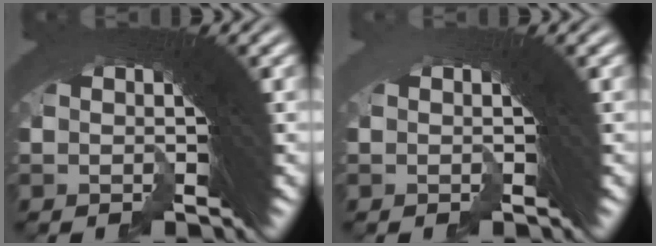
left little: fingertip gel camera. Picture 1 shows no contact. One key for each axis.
{"total": 2.9, "fx": -0.7, "fy": -1.8, "fz": -2.2, "tx": 0.031, "ty": -0.008, "tz": -0.007}